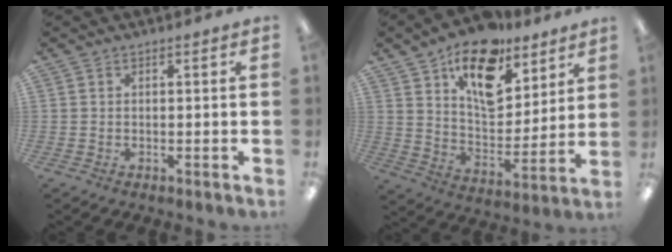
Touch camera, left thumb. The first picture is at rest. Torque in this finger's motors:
{"motor_torque": [0.60, 0.82, 1.11, -1.66, 0.13]}